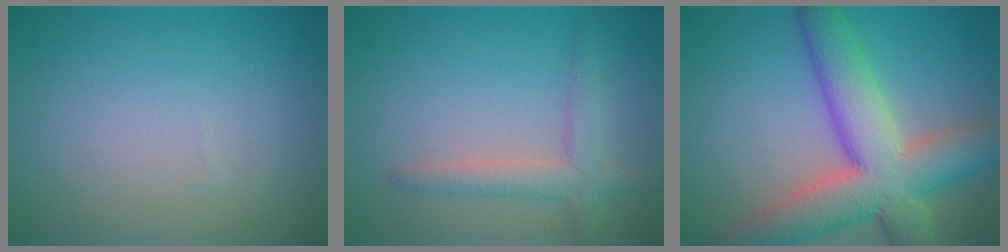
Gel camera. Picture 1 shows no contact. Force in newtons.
{"total": 2.7, "press": 2.7, "slide": 0.2}
{"total": 10.0, "press": 10.0, "slide": 0.7}